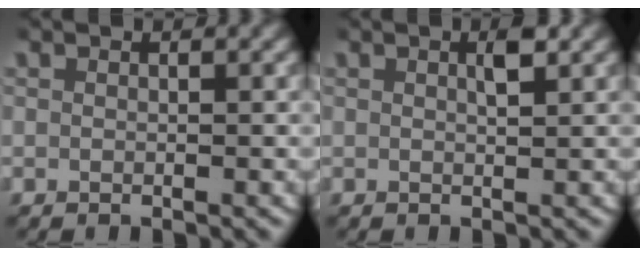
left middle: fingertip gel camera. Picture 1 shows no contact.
{"total": 1.7, "force": [0.8, 0.2, 1.5], "torque": [-0.022, 0.003, 0.012]}